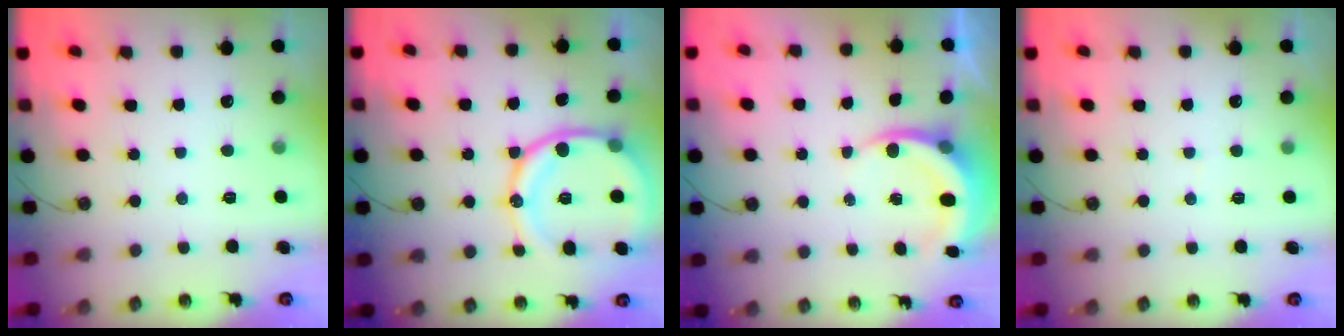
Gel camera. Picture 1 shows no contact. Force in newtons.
{"total": 19.0, "press": 18.9, "slide": 1.9}
{"total": 5.3, "press": 5.3, "slide": 0.3}
{"total": 1.9, "press": 1.9, "slide": 0.2}